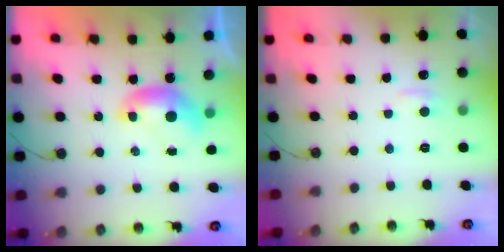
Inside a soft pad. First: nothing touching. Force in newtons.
{"total": 1.4, "press": 1.3, "slide": 0.7}